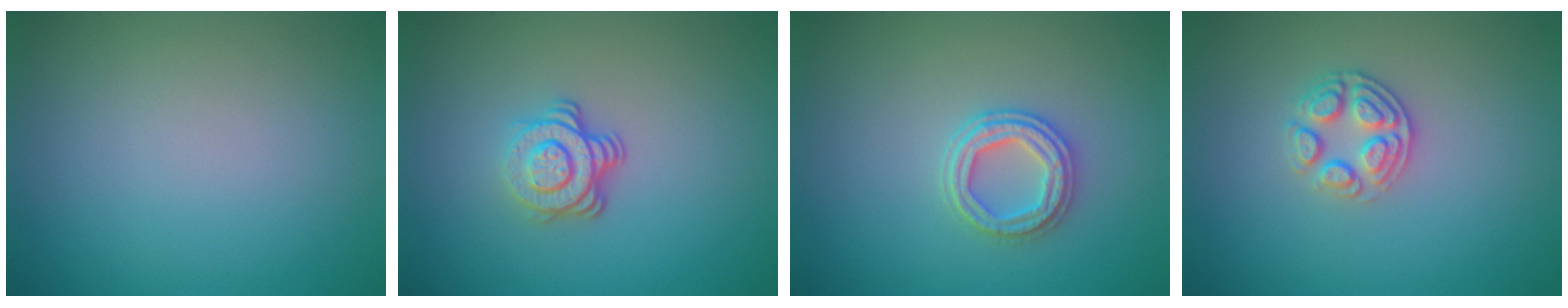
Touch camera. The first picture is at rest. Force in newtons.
{"total": 3.8, "press": 2.6, "slide": 2.8}
{"total": 2.8, "press": 2.7, "slide": 0.8}
{"total": 2.6, "press": 2.4, "slide": 1.1}